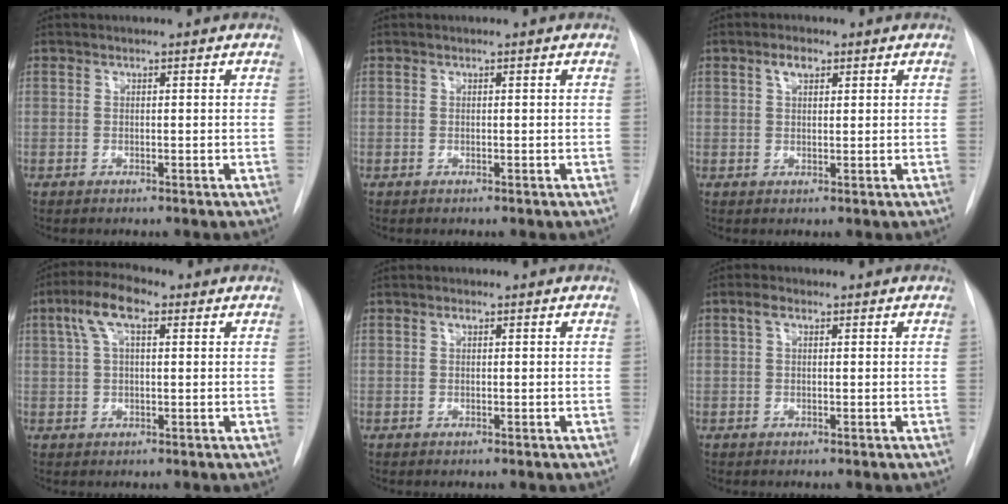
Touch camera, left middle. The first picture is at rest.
{"total": 0.0}
{"total": 2.5, "force": [1.3, 1.2, 1.7], "torque": [-0.034, 0.006, 0.024]}
{"total": 6.8, "force": [2.8, 2.4, 5.7], "torque": [-0.122, 0.028, 0.049]}
{"total": 0.6, "force": [0.3, 0.3, 0.5], "torque": [-0.008, 0.003, 0.003]}
{"total": 1.8, "force": [0.7, 0.9, 1.3], "torque": [-0.031, 0.016, 0.015]}